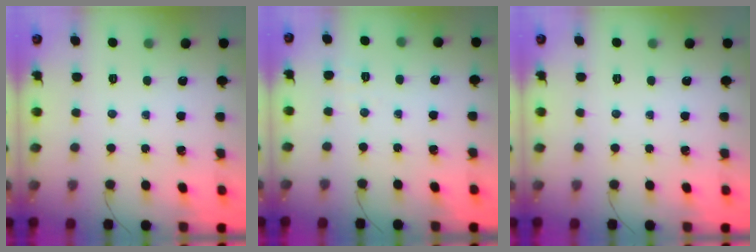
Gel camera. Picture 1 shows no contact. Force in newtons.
{"total": 1.4, "press": 0.5, "slide": 1.3}
{"total": 0.0}